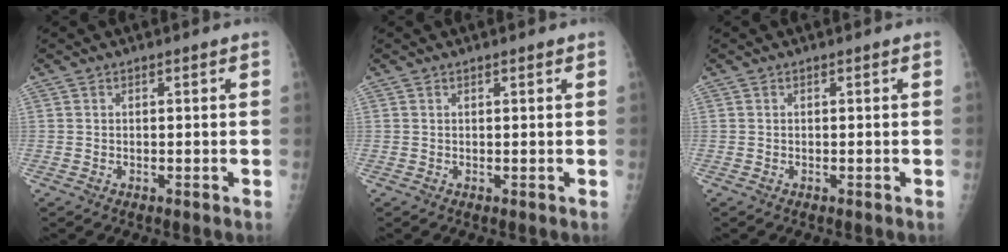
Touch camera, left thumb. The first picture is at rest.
{"total": 1.0, "force": [0.7, 0.2, 0.7], "torque": [-0.009, -0.001, 0.010]}
{"total": 0.0}